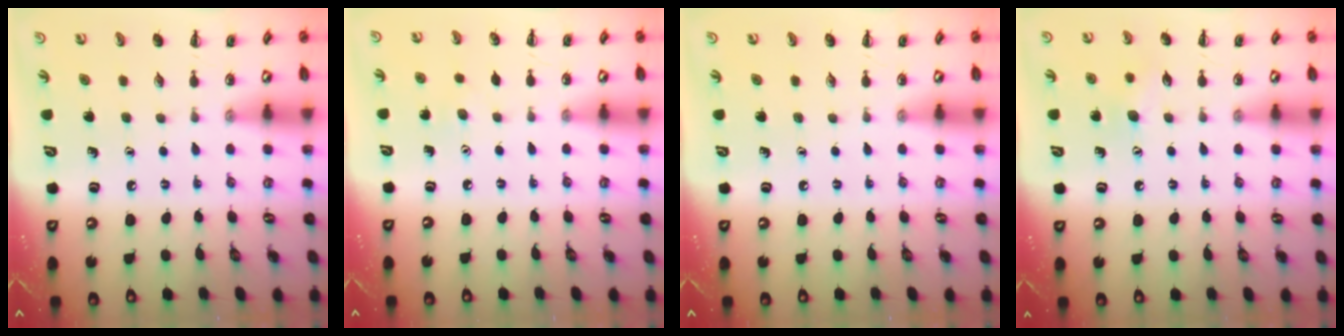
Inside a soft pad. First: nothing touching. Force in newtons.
{"total": 3.2, "press": 3.1, "slide": 0.7}
{"total": 0.0}
{"total": 6.9, "press": 6.7, "slide": 1.7}